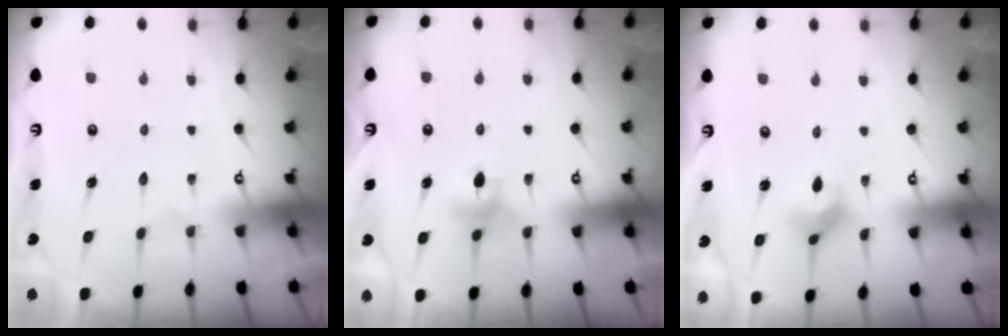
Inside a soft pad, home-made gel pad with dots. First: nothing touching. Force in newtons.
{"total": 5.5, "press": 5.5, "slide": 0.6}
{"total": 3.4, "press": 3.4, "slide": 0.6}